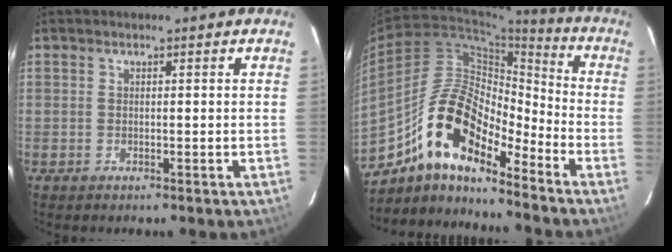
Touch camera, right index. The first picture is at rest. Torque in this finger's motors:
{"motor_torque": [0.50, -0.61, 0.89, 0.14]}